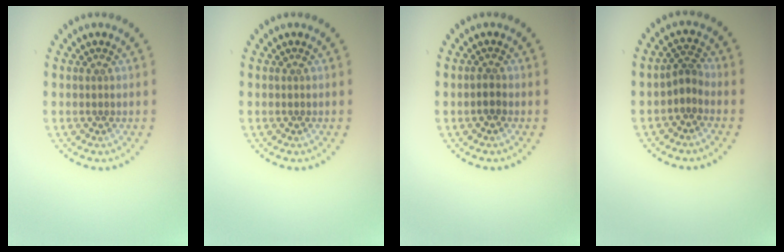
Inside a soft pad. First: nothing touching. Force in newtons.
{"total": 0.0}
{"total": 1.1, "press": 0.9, "slide": 0.6}
{"total": 1.8, "press": 1.1, "slide": 1.4}